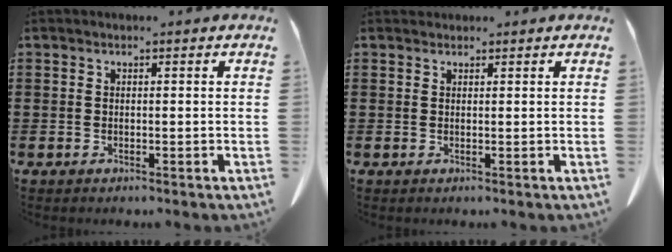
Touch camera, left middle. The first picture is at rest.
{"total": 0.7, "force": [0.7, 0.2, 0.0], "torque": [-0.001, 0.000, 0.014]}